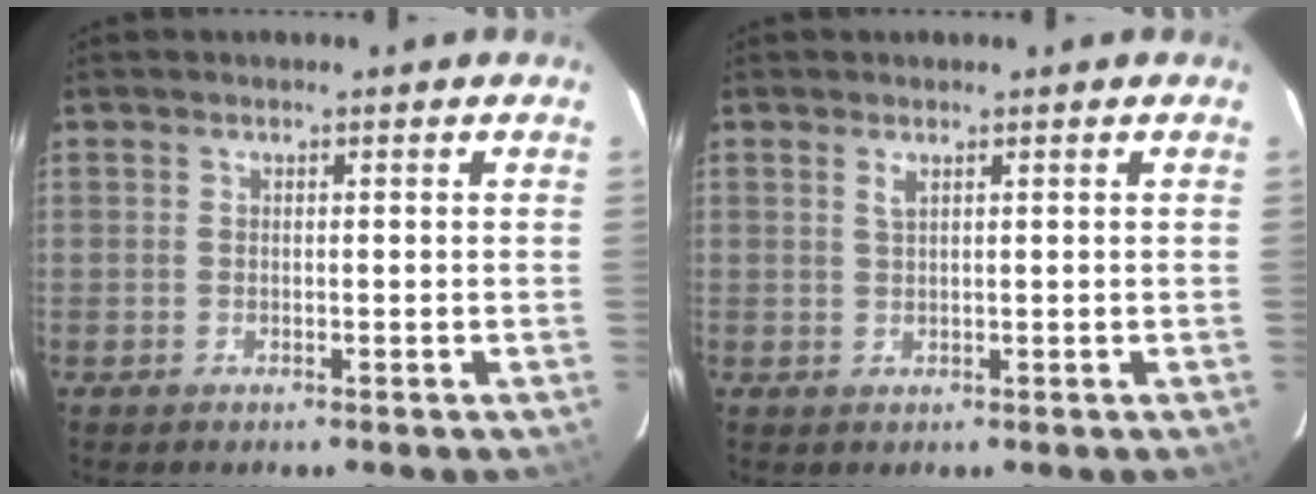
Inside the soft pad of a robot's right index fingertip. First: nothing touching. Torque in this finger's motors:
{"motor_torque": [0.20, 0.10, 0.15, 0.02]}